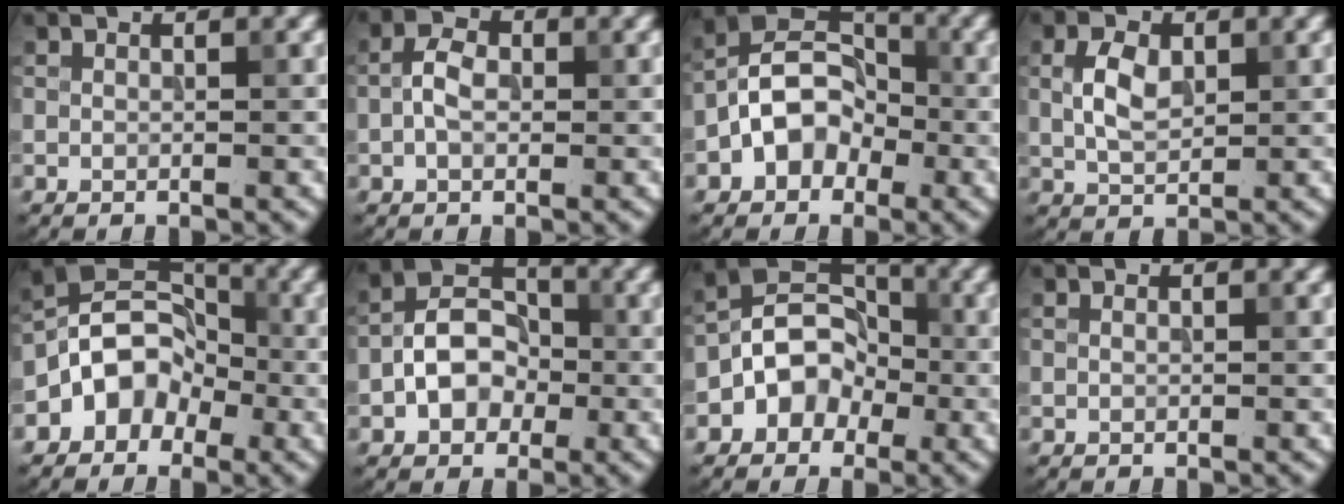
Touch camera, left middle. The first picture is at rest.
{"total": 2.7, "force": [-0.4, 1.7, 2.0], "torque": [-0.042, 0.006, -0.013]}
{"total": 6.1, "force": [-2.1, 4.4, 3.5], "torque": [-0.041, 0.013, -0.053]}
{"total": 3.5, "force": [0.8, 2.1, 2.6], "torque": [-0.061, 0.004, 0.016]}
{"total": 5.4, "force": [-2.4, 4.1, 2.6], "torque": [-0.025, 0.014, -0.057]}
{"total": 5.1, "force": [-1.3, 3.8, 3.2], "torque": [-0.045, 0.007, -0.029]}
{"total": 5.2, "force": [-1.9, 4.1, 2.6], "torque": [-0.007, 0.013, -0.048]}
{"total": 0.0}